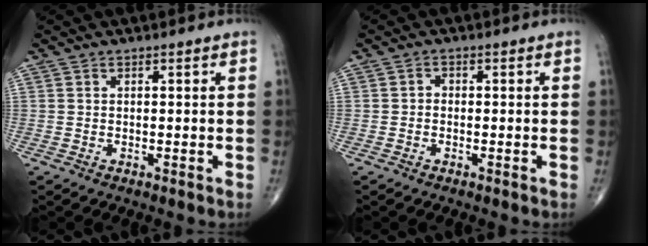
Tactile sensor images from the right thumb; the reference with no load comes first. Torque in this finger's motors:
{"motor_torque": [-0.38, -0.03, 0.03, 0.00, -0.03]}